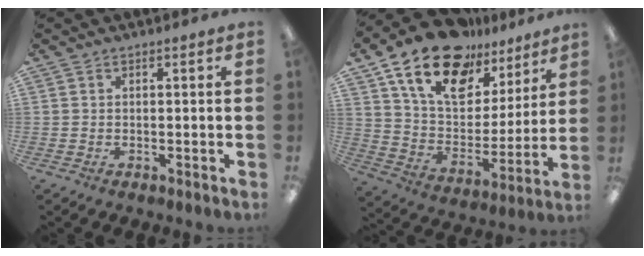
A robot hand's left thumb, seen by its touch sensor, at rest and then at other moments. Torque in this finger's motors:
{"motor_torque": [1.60, 1.60, 1.34, -1.43, 0.49]}